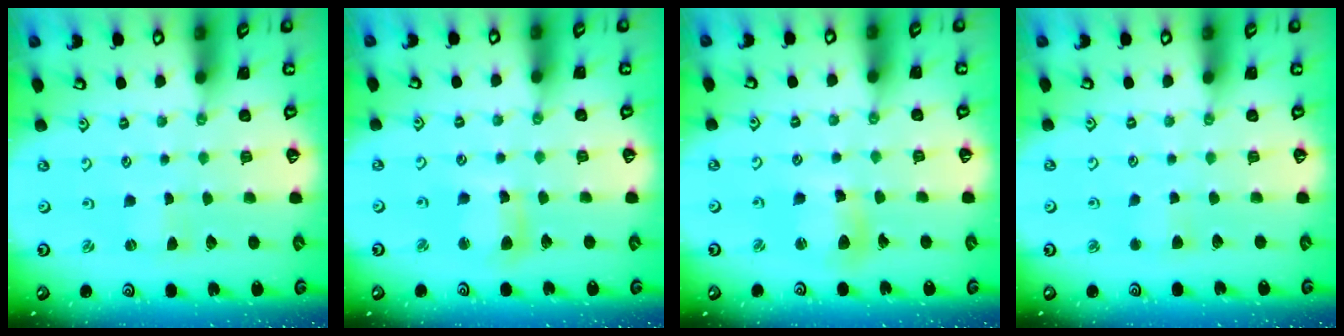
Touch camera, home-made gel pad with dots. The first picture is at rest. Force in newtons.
{"total": 7.4, "press": 7.3, "slide": 1.0}
{"total": 9.0, "press": 9.0, "slide": 1.0}
{"total": 2.9, "press": 2.8, "slide": 0.4}